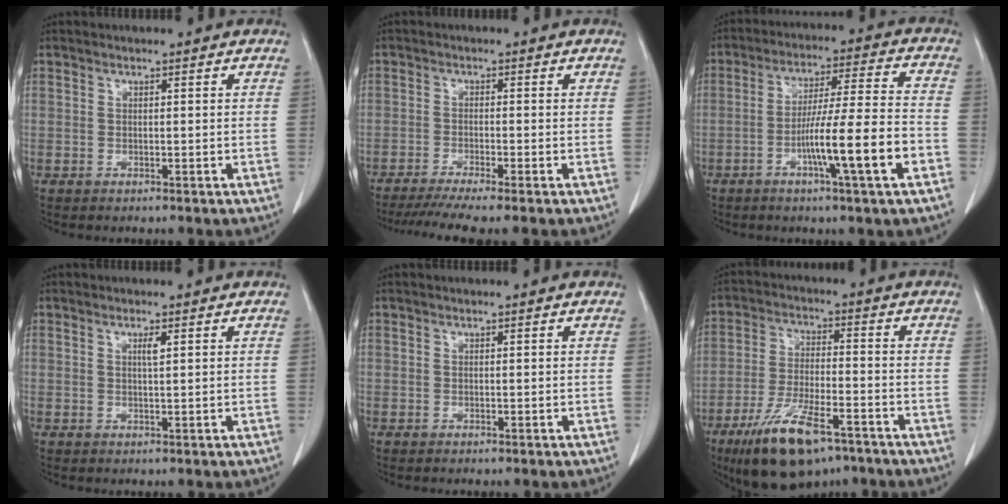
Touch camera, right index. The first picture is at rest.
{"total": 7.4, "force": [-6.0, -0.7, 4.2], "torque": [-0.059, -0.017, -0.095]}
{"total": 12.8, "force": [-4.7, -0.5, 11.9], "torque": [-0.201, 0.001, -0.077]}
{"total": 1.2, "force": [0.5, -0.1, 1.1], "torque": [-0.023, -0.001, 0.009]}
{"total": 0.0}
{"total": 13.6, "force": [-8.9, 3.9, 9.5], "torque": [-0.182, -0.018, -0.152]}